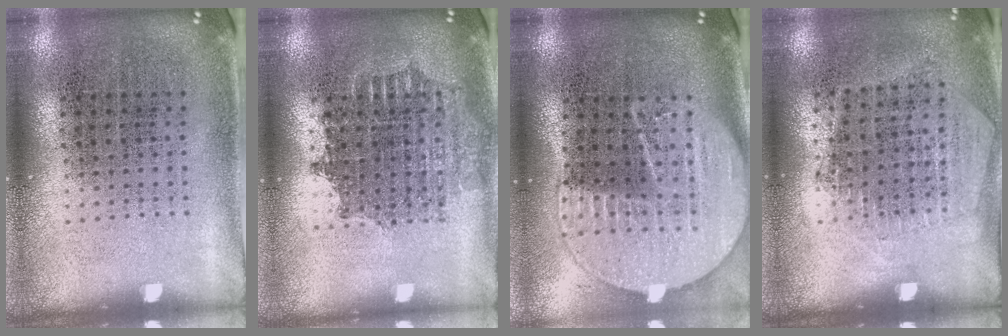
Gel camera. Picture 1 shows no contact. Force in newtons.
{"total": 1.5, "press": 1.3, "slide": 0.8}
{"total": 2.0, "press": 1.8, "slide": 1.0}
{"total": 1.3, "press": 1.1, "slide": 0.7}